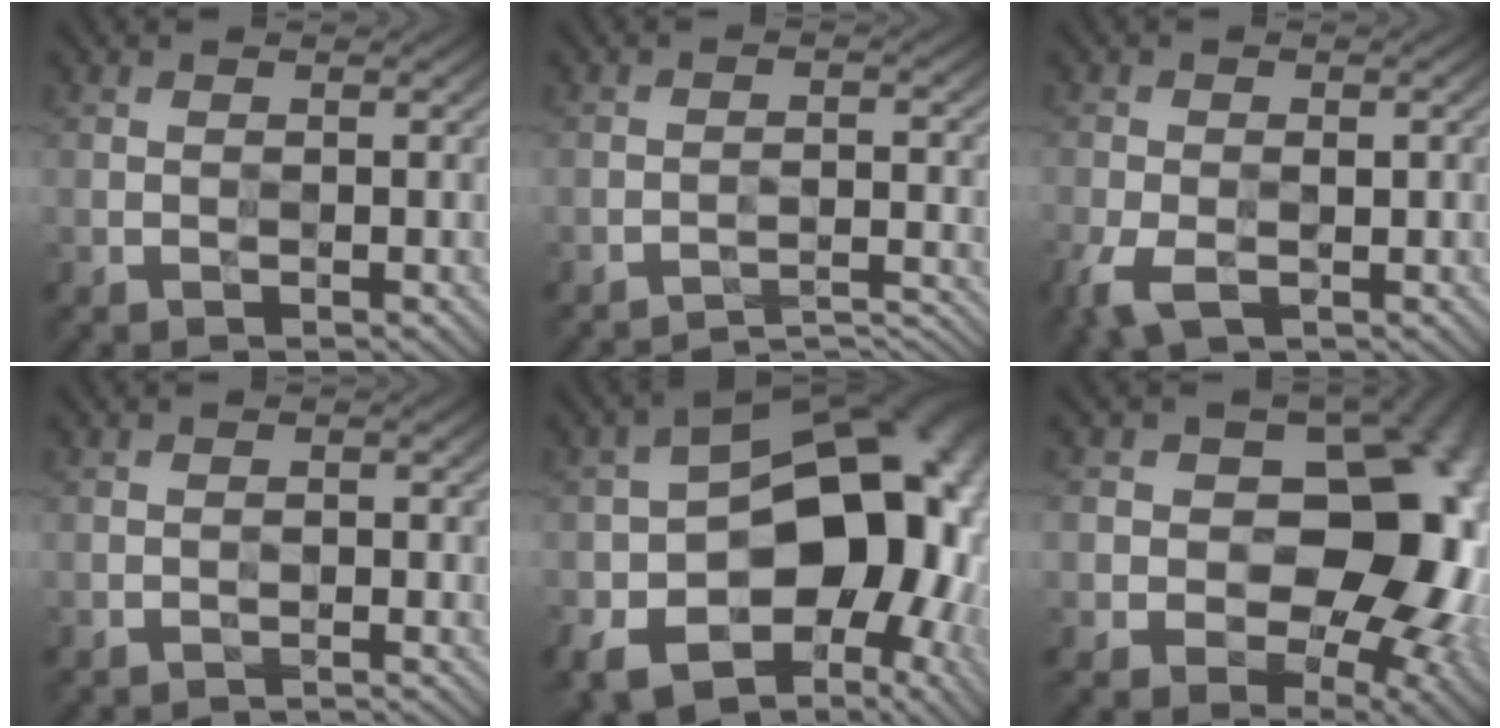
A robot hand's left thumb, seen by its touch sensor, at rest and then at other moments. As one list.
[{"total": 4.7, "force": [-4.4, 0.5, 1.6], "torque": [-0.030, 0.010, -0.062]}, {"total": 5.0, "force": [-2.1, 2.7, 3.7], "torque": [-0.081, -0.010, -0.040]}, {"total": 1.4, "force": [-1.3, 0.1, 0.2], "torque": [0.001, 0.002, -0.024]}, {"total": 20.3, "force": [-4.6, 13.8, 14.2], "torque": [-0.205, -0.039, -0.054]}, {"total": 18.2, "force": [0.9, 13.4, 12.3], "torque": [-0.149, -0.015, 0.012]}]